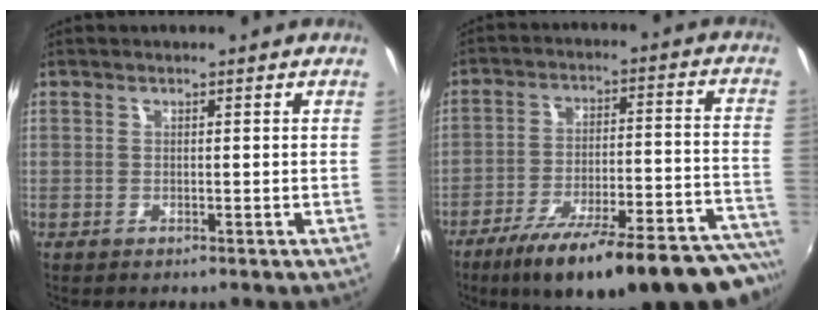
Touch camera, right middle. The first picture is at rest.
{"total": 28.4, "force": [-23.5, 4.9, 15.1], "torque": [-0.212, -0.040, -0.326]}